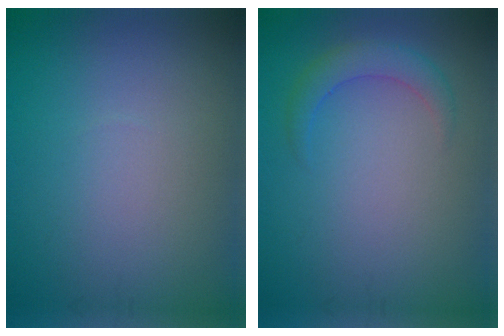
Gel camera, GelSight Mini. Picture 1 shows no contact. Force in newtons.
{"total": 2.2, "press": 2.2, "slide": 0.1}